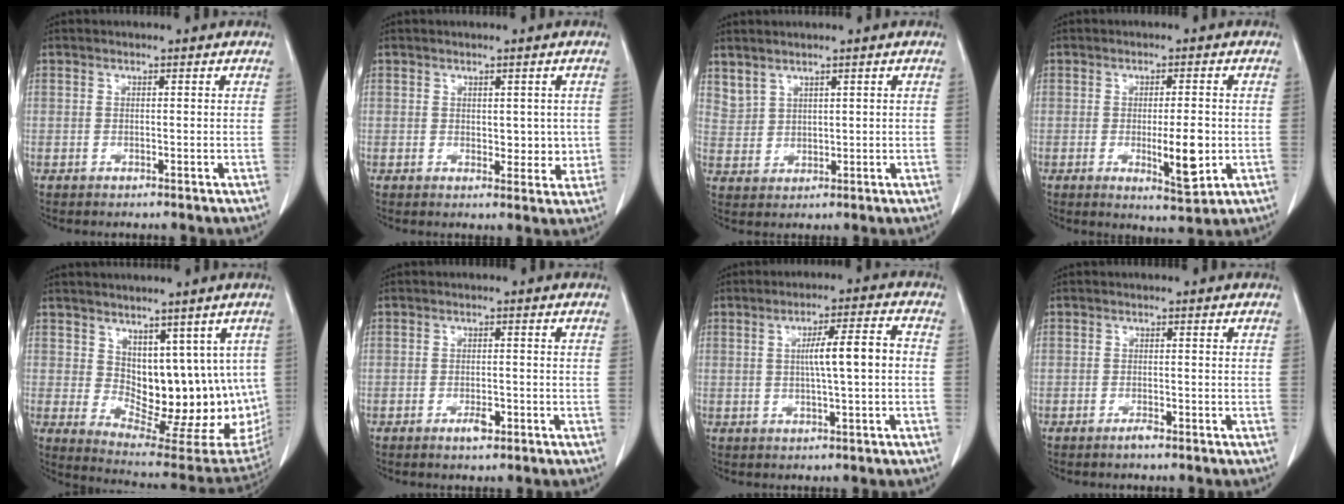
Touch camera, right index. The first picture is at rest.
{"total": 3.6, "force": [0.4, 2.3, 2.7], "torque": [-0.021, -0.006, 0.011]}
{"total": 3.1, "force": [2.7, 1.5, 0.5], "torque": [-0.009, 0.003, 0.065]}
{"total": 6.7, "force": [-1.1, 1.5, 6.4], "torque": [-0.097, -0.011, -0.009]}
{"total": 14.3, "force": [2.4, 7.8, 11.8], "torque": [-0.145, -0.004, 0.062]}
{"total": 2.2, "force": [-1.2, 0.8, 1.6], "torque": [-0.026, 0.002, -0.017]}
{"total": 6.5, "force": [0.0, 0.4, 6.5], "torque": [-0.106, 0.013, 0.000]}
{"total": 1.1, "force": [-0.9, 0.0, 0.6], "torque": [-0.013, 0.000, -0.014]}